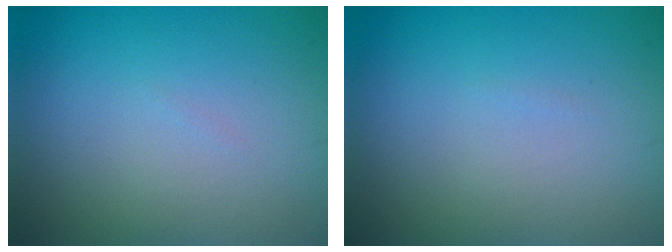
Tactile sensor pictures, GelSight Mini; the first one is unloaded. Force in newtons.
{"total": 0.0}